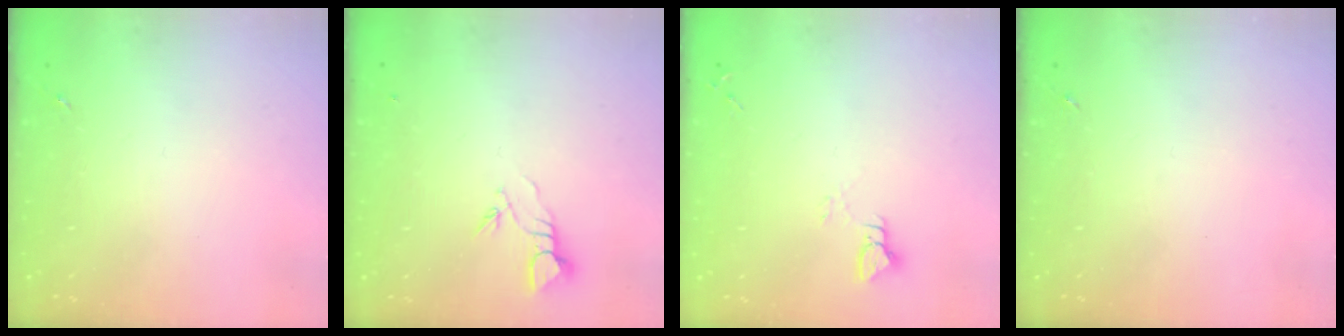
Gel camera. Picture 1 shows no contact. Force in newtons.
{"total": 3.9, "press": 3.9, "slide": 0.3}
{"total": 2.9, "press": 2.9, "slide": 0.2}
{"total": 0.0}